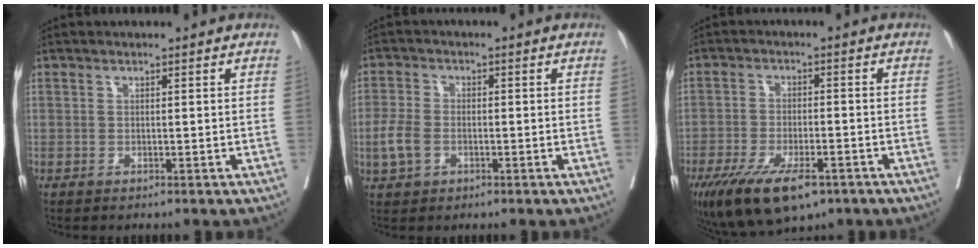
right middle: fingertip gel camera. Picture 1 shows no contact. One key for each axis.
{"total": 4.2, "fx": -1.2, "fy": 2.7, "fz": 3.0, "tx": -0.077, "ty": 0.003, "tz": -0.023}
{"total": 12.4, "fx": -7.8, "fy": 4.3, "fz": 8.6, "tx": -0.160, "ty": -0.022, "tz": -0.128}